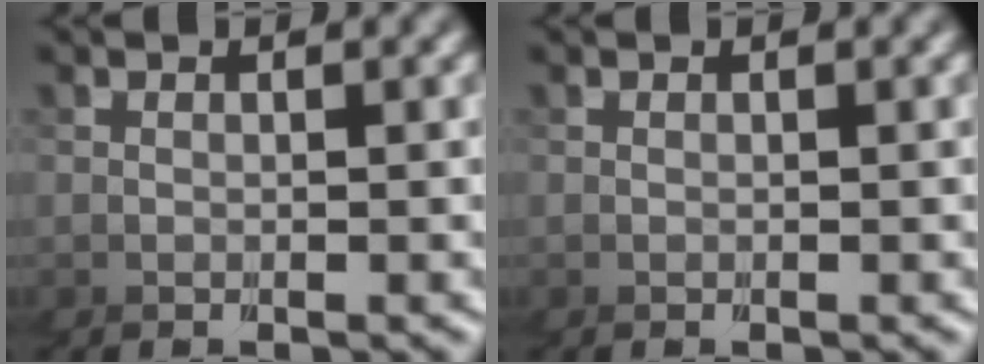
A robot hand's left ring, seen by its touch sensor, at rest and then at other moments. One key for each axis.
{"total": 0.0}